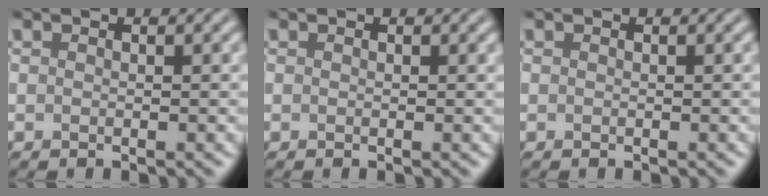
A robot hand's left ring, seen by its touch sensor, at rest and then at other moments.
{"total": 0.0}
{"total": 0.0}